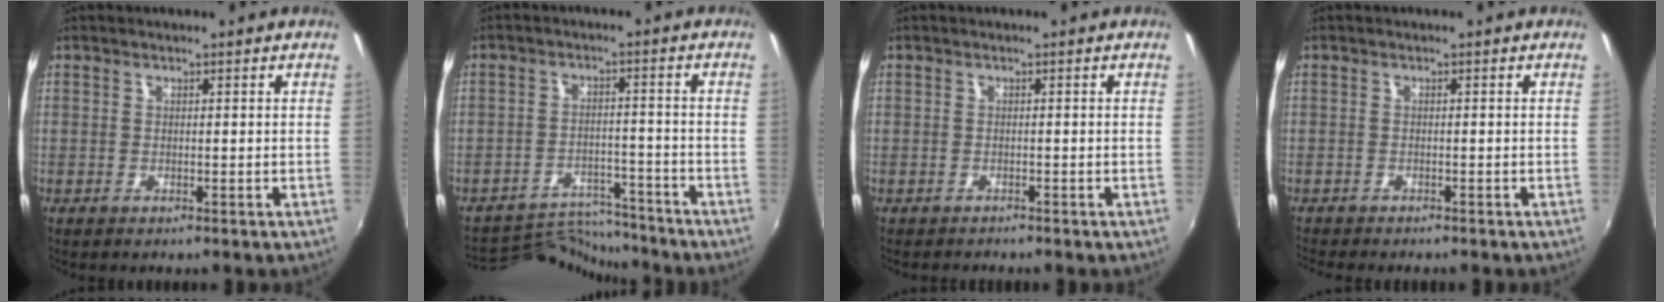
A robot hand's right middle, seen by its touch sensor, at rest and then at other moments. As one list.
[{"total": 10.0, "force": [-10.0, 1.1, 0.5], "torque": [-0.031, 0.010, -0.159]}, {"total": 1.2, "force": [-1.2, 0.0, -0.1], "torque": [-0.006, -0.005, -0.019]}, {"total": 3.0, "force": [-2.9, 0.2, 0.9], "torque": [-0.028, -0.020, -0.051]}]